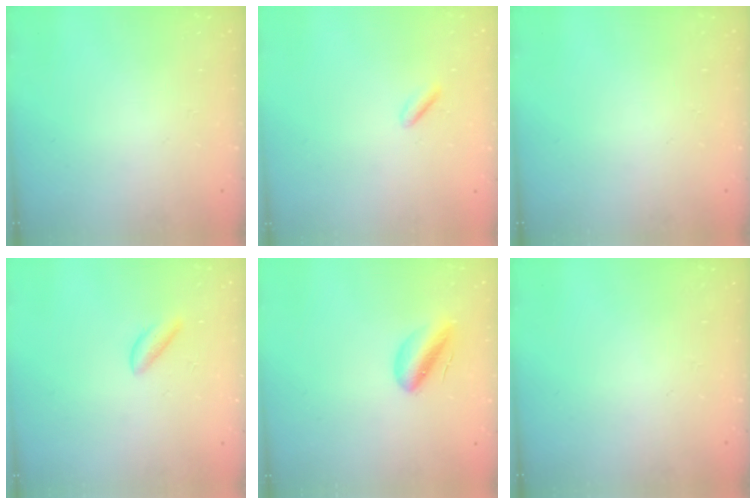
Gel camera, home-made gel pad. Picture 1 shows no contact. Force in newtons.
{"total": 0.6, "press": 0.2, "slide": 0.6}
{"total": 0.0}
{"total": 2.7, "press": 2.7, "slide": 0.3}
{"total": 7.9, "press": 7.5, "slide": 2.3}
{"total": 0.0}